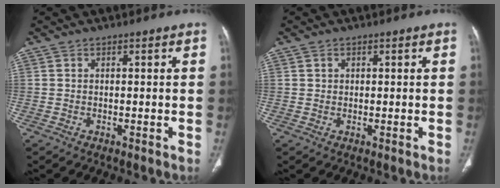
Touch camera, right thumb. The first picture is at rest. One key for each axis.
{"total": 0.9, "fx": 0.4, "fy": 0.8, "fz": 0.2, "tx": 0.003, "ty": 0.000, "tz": 0.005}